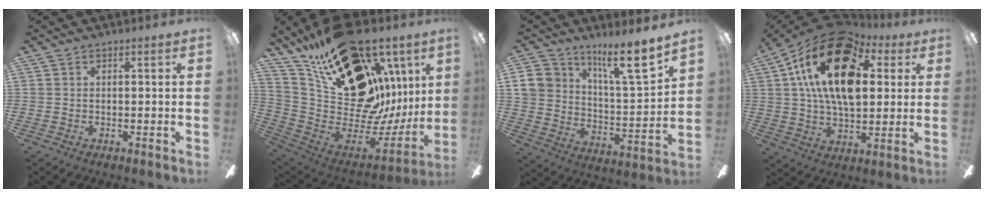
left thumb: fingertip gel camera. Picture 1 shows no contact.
{"total": 31.5, "force": [15.6, 18.1, 20.5], "torque": [-0.313, -0.112, 0.319]}
{"total": 16.3, "force": [11.1, 6.7, 9.9], "torque": [-0.156, -0.066, 0.192]}
{"total": 23.0, "force": [8.0, 12.9, 17.2], "torque": [-0.316, -0.018, 0.128]}